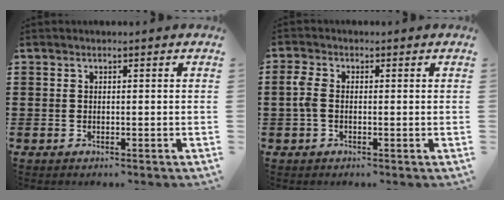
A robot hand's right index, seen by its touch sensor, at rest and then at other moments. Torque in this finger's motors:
{"motor_torque": [0.55, -0.38, 0.32, 0.10]}